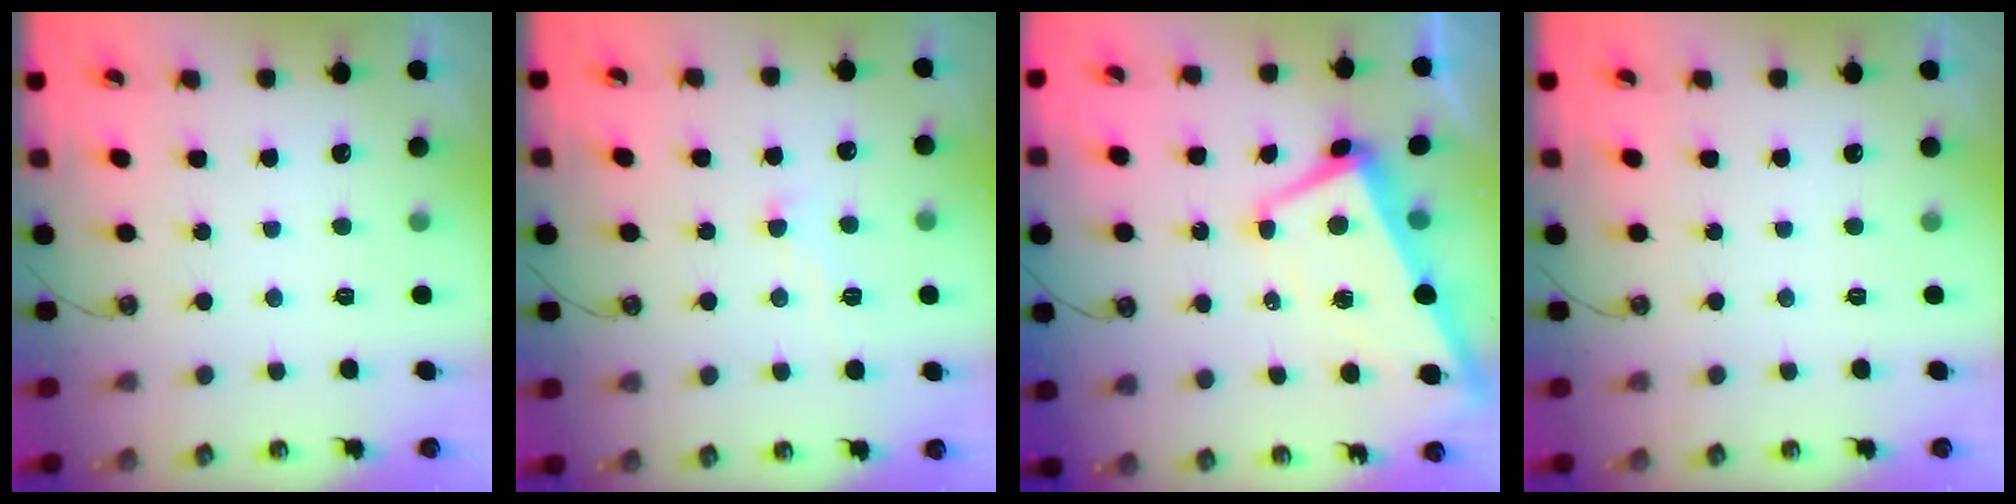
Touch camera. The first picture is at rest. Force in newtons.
{"total": 1.2, "press": 1.0, "slide": 0.7}
{"total": 1.4, "press": 0.9, "slide": 1.0}
{"total": 0.0}